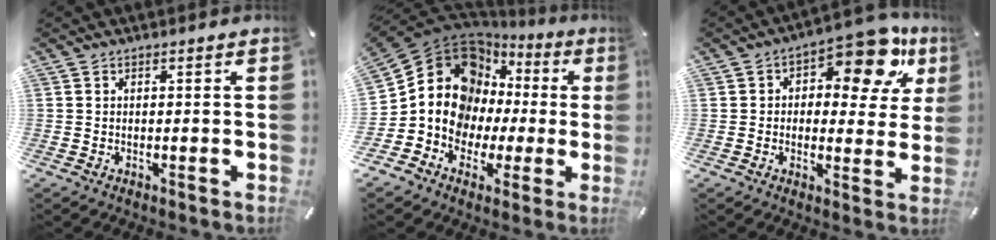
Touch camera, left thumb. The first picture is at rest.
{"total": 14.4, "force": [3.0, 12.8, 5.9], "torque": [-0.142, -0.039, 0.060]}
{"total": 14.5, "force": [7.5, 7.2, 10.0], "torque": [-0.128, -0.045, 0.123]}